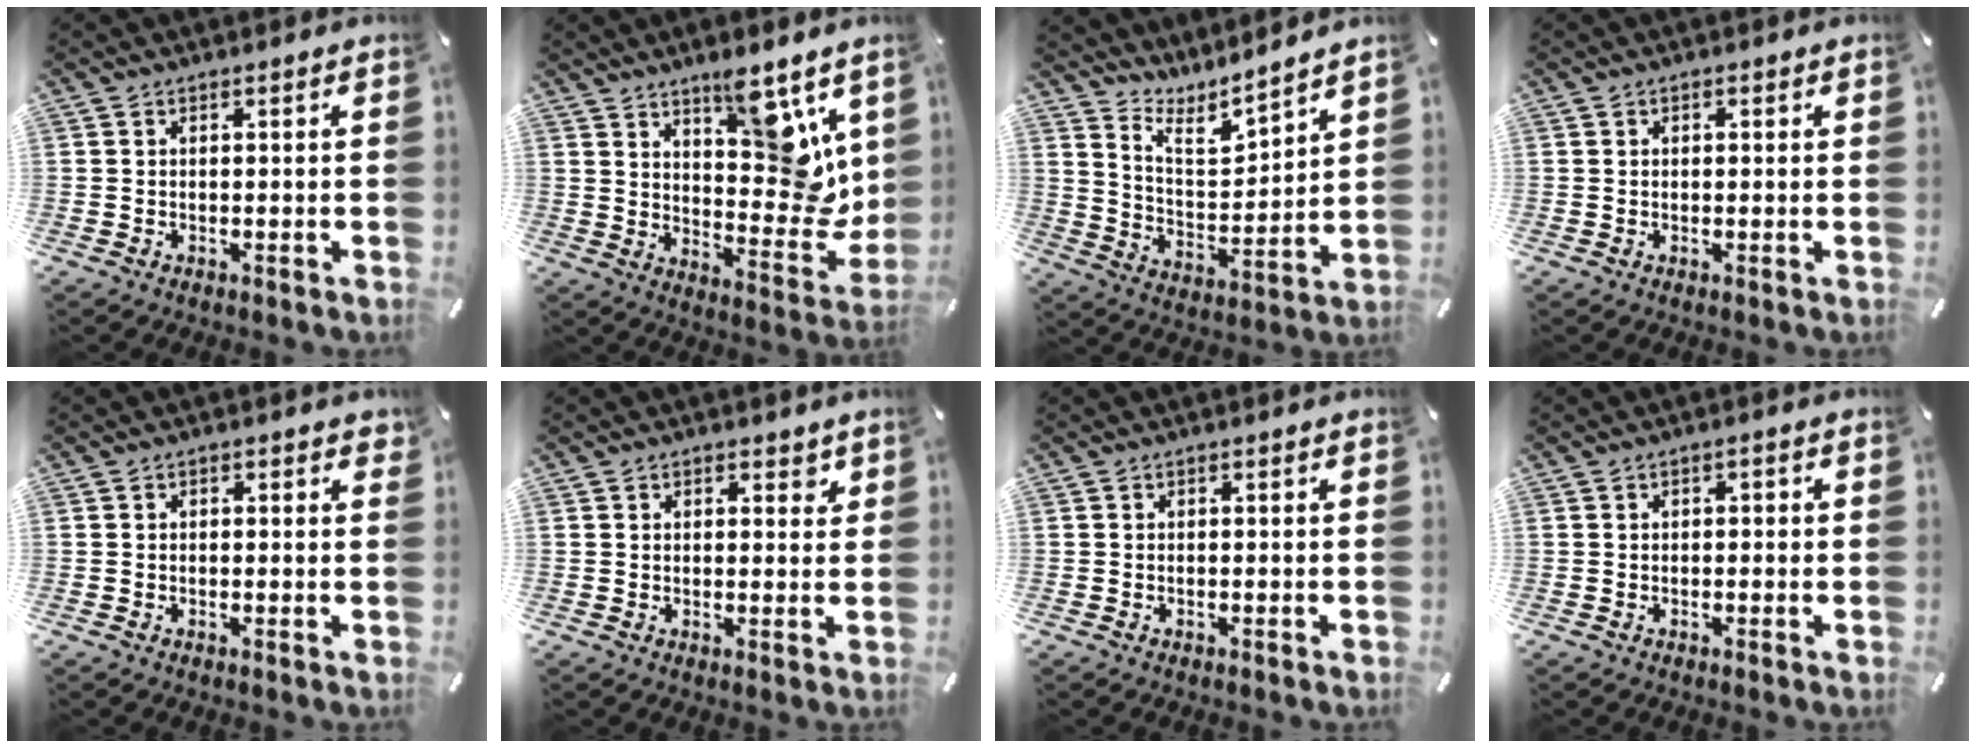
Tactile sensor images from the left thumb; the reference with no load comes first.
{"total": 13.5, "force": [7.9, 5.9, 9.3], "torque": [-0.089, -0.081, 0.136]}
{"total": 7.6, "force": [7.4, 1.4, 1.4], "torque": [-0.049, -0.076, 0.131]}
{"total": 0.7, "force": [0.1, 0.6, 0.1], "torque": [-0.004, 0.005, 0.002]}
{"total": 0.7, "force": [0.2, 0.6, 0.4], "torque": [-0.003, 0.002, 0.000]}
{"total": 2.2, "force": [1.2, 1.7, 0.9], "torque": [0.001, -0.003, 0.014]}
{"total": 0.0}
{"total": 1.0, "force": [-0.1, 0.7, 0.7], "torque": [-0.012, 0.005, -0.005]}